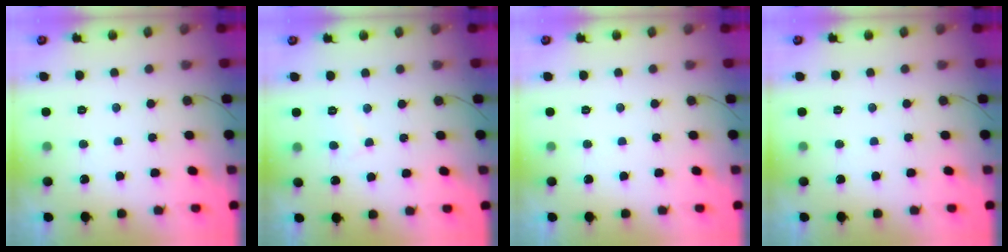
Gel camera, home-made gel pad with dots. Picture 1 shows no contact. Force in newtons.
{"total": 2.8, "press": 2.8, "slide": 0.3}
{"total": 0.0}
{"total": 0.0}